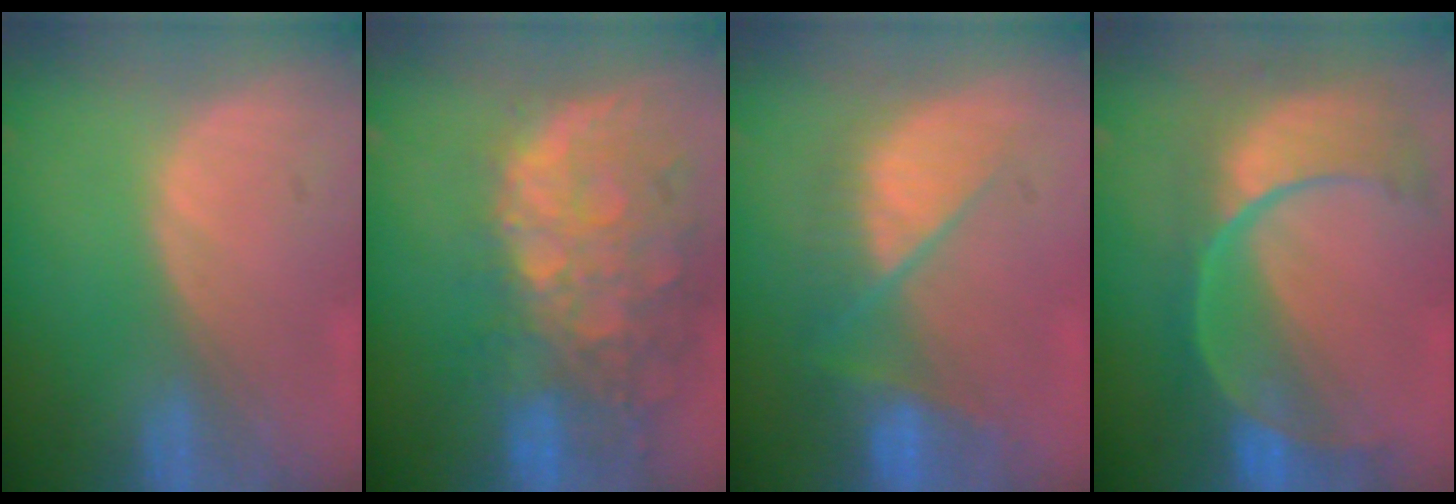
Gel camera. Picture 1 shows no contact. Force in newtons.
{"total": 13.5, "press": 11.0, "slide": 7.8}
{"total": 9.4, "press": 8.2, "slide": 4.7}
{"total": 11.1, "press": 9.4, "slide": 6.0}